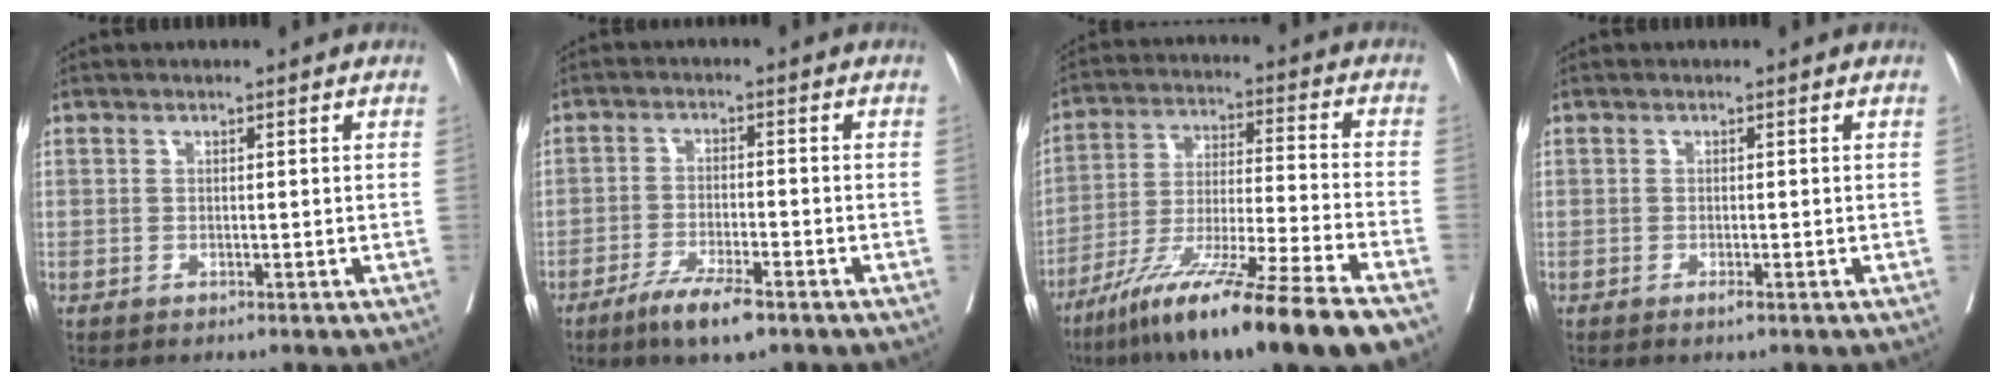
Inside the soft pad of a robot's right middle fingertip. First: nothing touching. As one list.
[{"total": 6.3, "force": [-4.2, 0.8, 4.6], "torque": [-0.088, -0.010, -0.073]}, {"total": 19.5, "force": [-13.5, -0.9, 14.0], "torque": [-0.226, -0.049, -0.235]}, {"total": 0.7, "force": [-0.4, 0.0, 0.6], "torque": [-0.010, -0.001, -0.007]}]